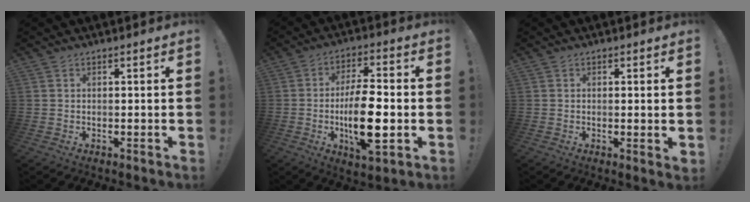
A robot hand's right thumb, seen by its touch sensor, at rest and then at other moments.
{"total": 14.7, "force": [-2.6, 5.0, 13.5], "torque": [-0.251, 0.000, -0.047]}
{"total": 1.6, "force": [0.6, 0.4, 1.5], "torque": [-0.013, -0.005, 0.008]}